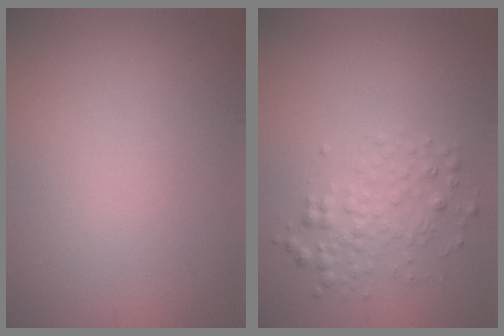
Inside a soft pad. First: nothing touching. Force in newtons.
{"total": 2.4, "press": 2.4, "slide": 0.1}